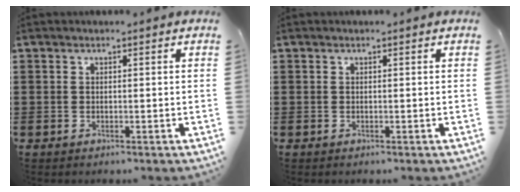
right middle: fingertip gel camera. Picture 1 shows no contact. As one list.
[{"total": 0.0}]